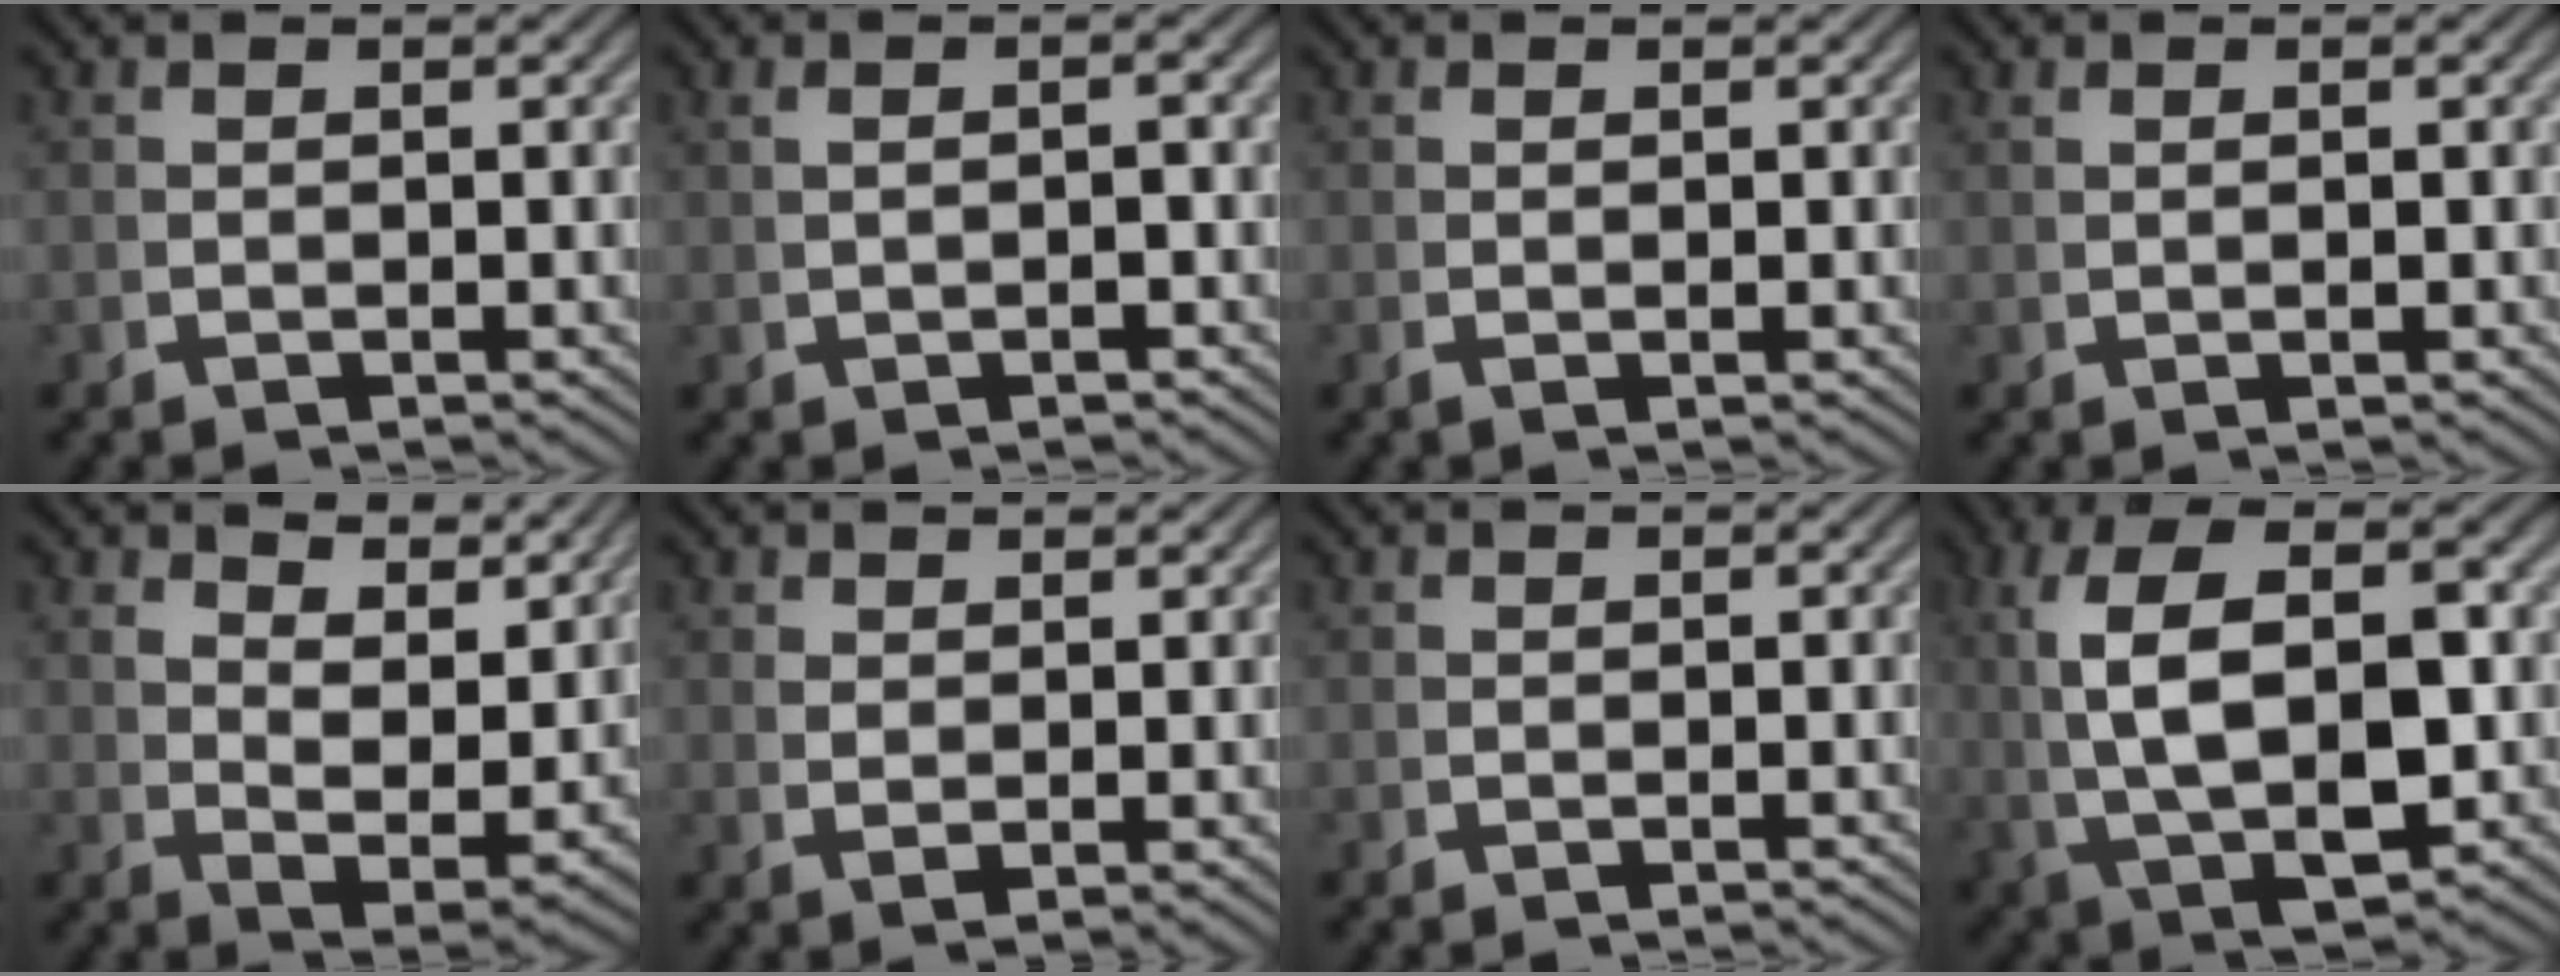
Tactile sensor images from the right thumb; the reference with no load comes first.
{"total": 1.1, "force": [-0.1, 0.1, 1.1], "torque": [-0.016, 0.007, 0.003]}
{"total": 0.5, "force": [0.2, -0.1, 0.5], "torque": [-0.011, 0.000, 0.003]}
{"total": 0.9, "force": [0.5, -0.3, 0.7], "torque": [-0.011, 0.006, 0.013]}
{"total": 5.9, "force": [2.6, 3.0, 4.4], "torque": [-0.078, -0.015, 0.051]}
{"total": 1.7, "force": [1.4, 0.3, 1.0], "torque": [-0.013, -0.001, 0.034]}
{"total": 0.0}
{"total": 10.6, "force": [0.5, 5.8, 8.9], "torque": [-0.198, -0.017, 0.028]}